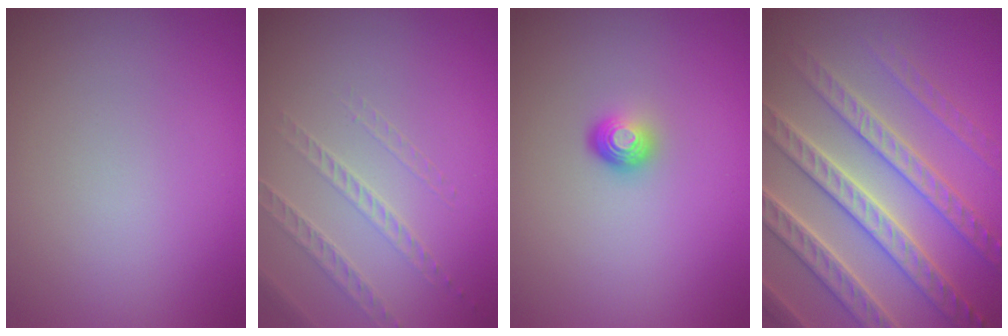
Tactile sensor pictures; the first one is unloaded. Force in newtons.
{"total": 1.4, "press": 1.0, "slide": 0.9}
{"total": 1.6, "press": 1.0, "slide": 1.3}
{"total": 7.0, "press": 6.8, "slide": 1.7}